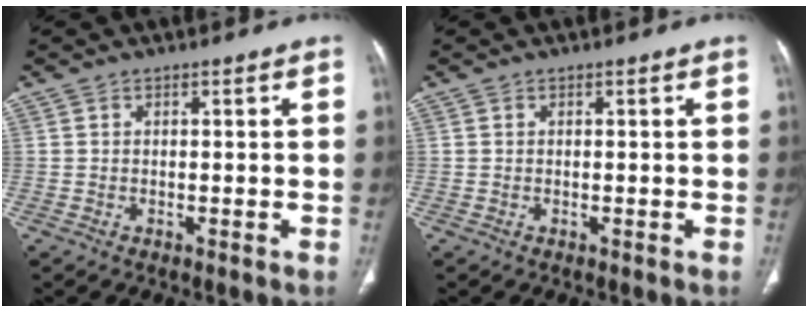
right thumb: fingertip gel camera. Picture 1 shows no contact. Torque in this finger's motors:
{"motor_torque": [-0.05, 0.05, 0.43, -0.29, 0.09]}